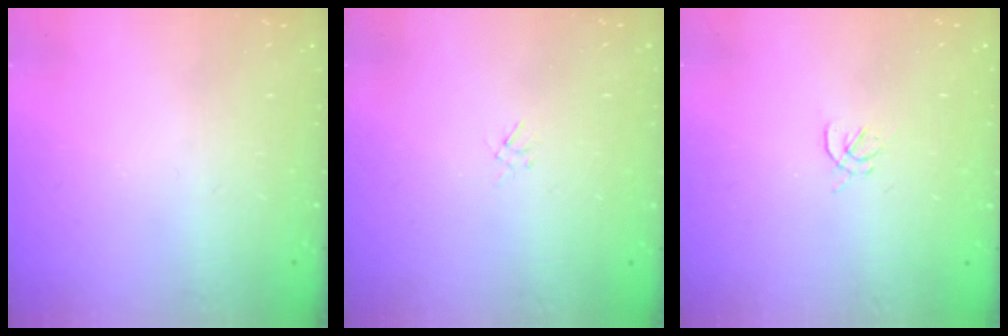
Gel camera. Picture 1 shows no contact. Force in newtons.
{"total": 1.0, "press": 0.9, "slide": 0.4}
{"total": 1.6, "press": 1.5, "slide": 0.6}